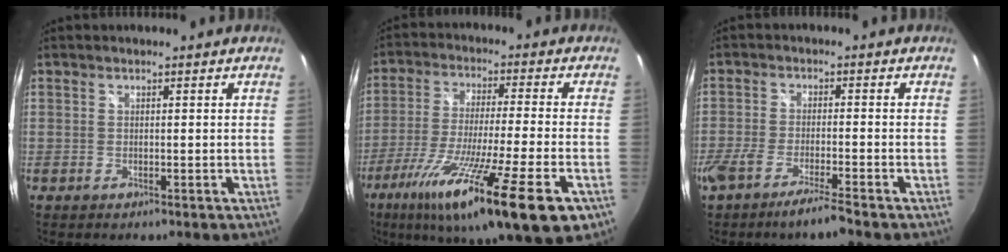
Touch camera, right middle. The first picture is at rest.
{"total": 22.8, "force": [-12.1, 1.2, 19.3], "torque": [-0.337, -0.085, -0.204]}
{"total": 7.1, "force": [-5.6, -0.1, 4.4], "torque": [-0.104, -0.021, -0.102]}